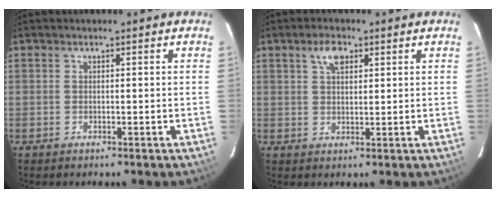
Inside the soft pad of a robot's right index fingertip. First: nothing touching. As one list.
[{"total": 3.8, "force": [2.0, 2.0, 2.6], "torque": [-0.047, 0.010, 0.037]}]